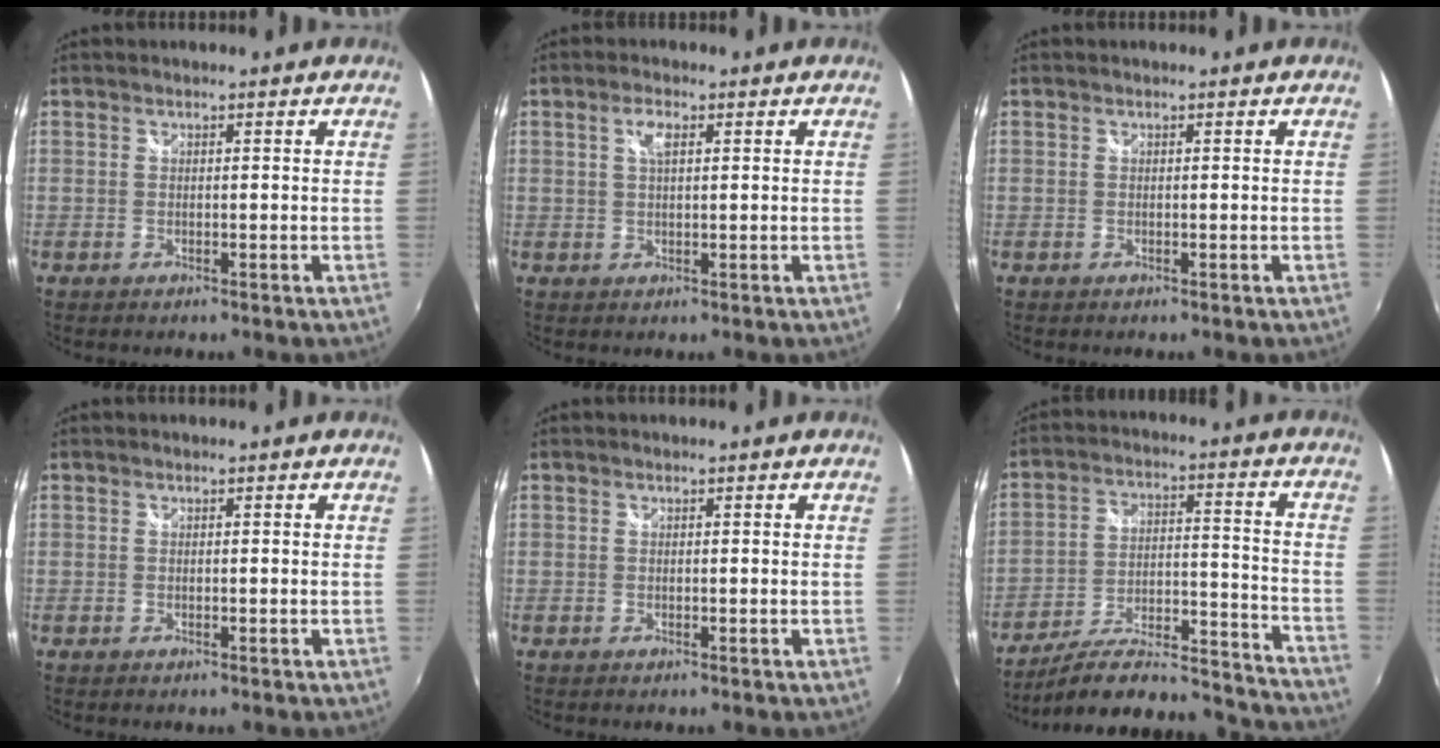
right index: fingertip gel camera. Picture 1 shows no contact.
{"total": 2.7, "force": [1.0, 1.0, 2.3], "torque": [-0.045, 0.005, 0.016]}
{"total": 0.0}
{"total": 0.0}
{"total": 0.0}
{"total": 25.0, "force": [-22.3, 5.3, 10.0], "torque": [-0.163, -0.006, -0.296]}